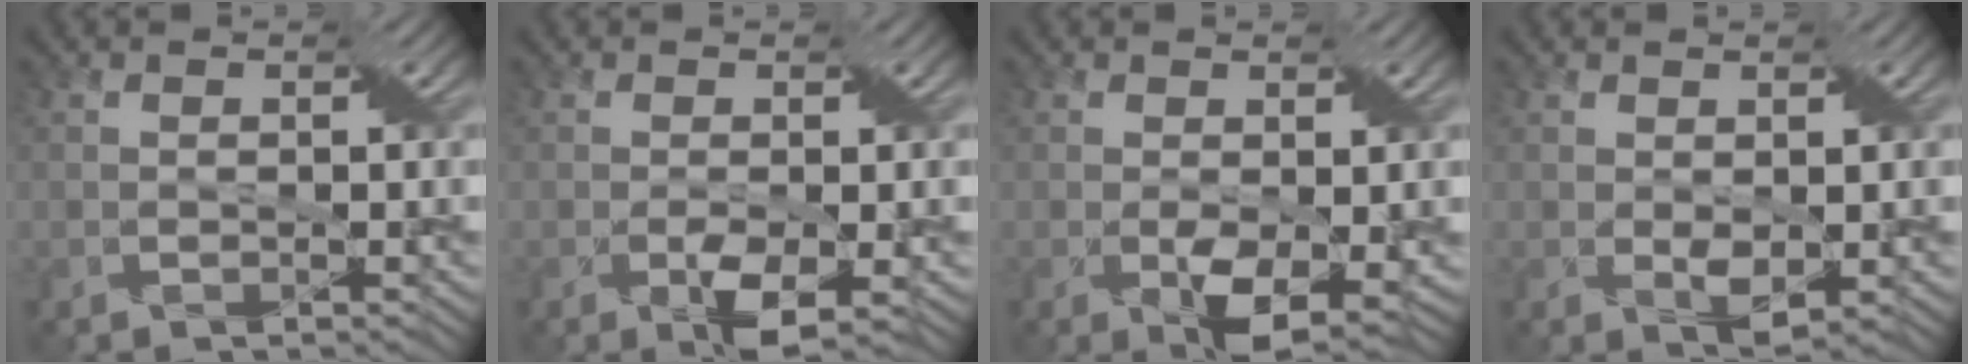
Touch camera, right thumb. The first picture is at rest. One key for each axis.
{"total": 3.5, "fx": -1.1, "fy": 1.3, "fz": 3.0, "tx": -0.058, "ty": -0.009, "tz": -0.016}
{"total": 4.3, "fx": -0.6, "fy": 2.1, "fz": 3.6, "tx": -0.074, "ty": -0.016, "tz": -0.004}
{"total": 2.1, "fx": 0.2, "fy": 1.1, "fz": 1.8, "tx": -0.036, "ty": -0.005, "tz": 0.010}